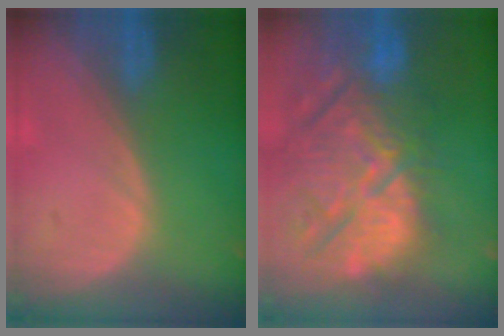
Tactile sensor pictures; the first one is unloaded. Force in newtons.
{"total": 14.8, "press": 12.9, "slide": 7.3}